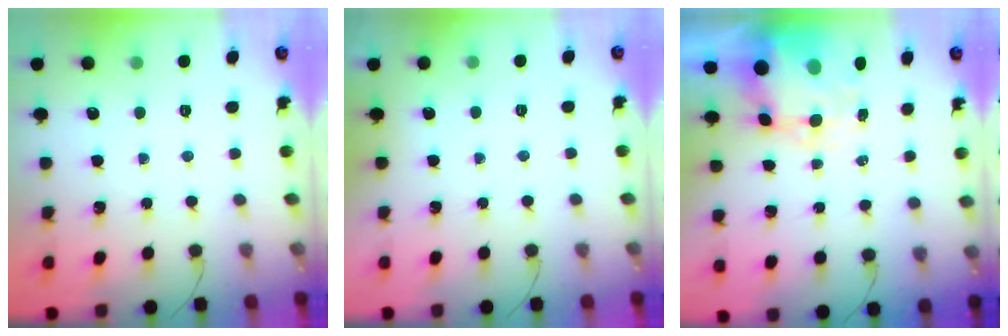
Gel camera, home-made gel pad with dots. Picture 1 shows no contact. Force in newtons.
{"total": 1.9, "press": 1.9, "slide": 0.3}
{"total": 9.2, "press": 9.0, "slide": 2.1}